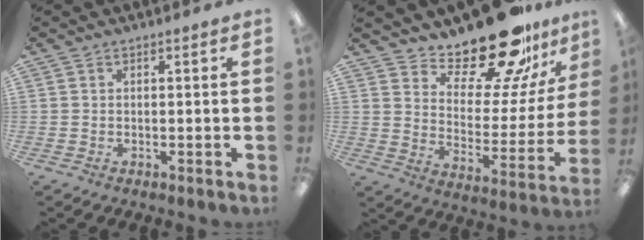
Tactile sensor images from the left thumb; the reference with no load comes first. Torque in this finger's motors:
{"motor_torque": [0.40, 0.33, 1.06, -1.71, 0.02]}